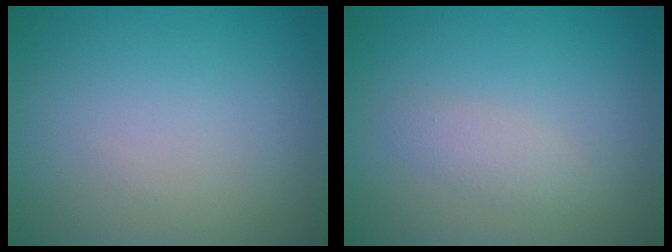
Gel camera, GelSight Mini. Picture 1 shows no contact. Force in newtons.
{"total": 1.4, "press": 1.4, "slide": 0.1}